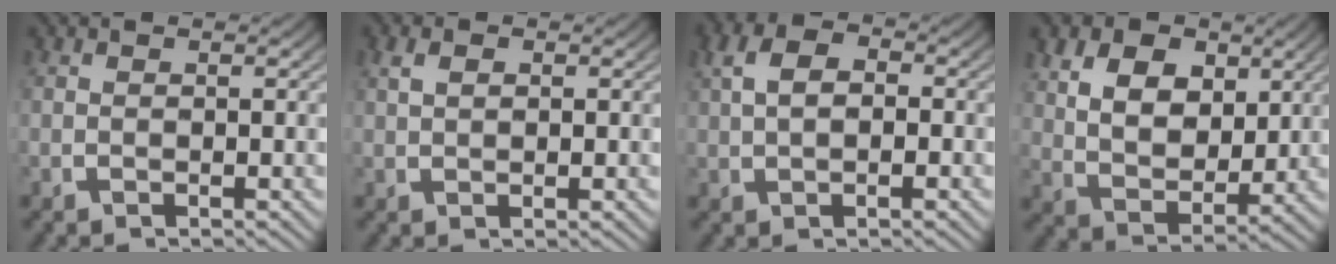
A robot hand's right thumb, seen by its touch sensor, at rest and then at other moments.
{"total": 1.8, "force": [0.9, 1.1, 1.1], "torque": [-0.020, 0.003, 0.018]}
{"total": 4.6, "force": [1.0, 3.1, 3.2], "torque": [-0.053, 0.008, 0.014]}
{"total": 8.5, "force": [1.4, 6.2, 5.6], "torque": [-0.110, -0.035, 0.033]}